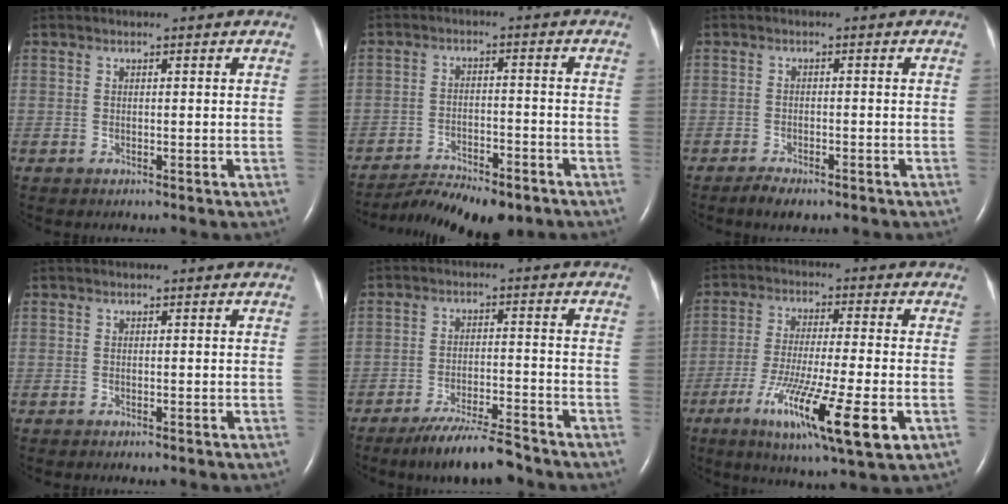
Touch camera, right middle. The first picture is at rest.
{"total": 11.3, "force": [-9.5, 2.8, 5.4], "torque": [-0.082, -0.005, -0.143]}
{"total": 3.4, "force": [-2.6, 1.1, 1.9], "torque": [-0.036, -0.006, -0.037]}
{"total": 0.6, "force": [-0.5, 0.1, 0.3], "torque": [-0.009, -0.002, -0.006]}
{"total": 8.7, "force": [-7.5, 0.6, 4.3], "torque": [-0.070, -0.017, -0.128]}
{"total": 15.3, "force": [-6.3, 1.0, 13.9], "torque": [-0.237, -0.037, -0.100]}